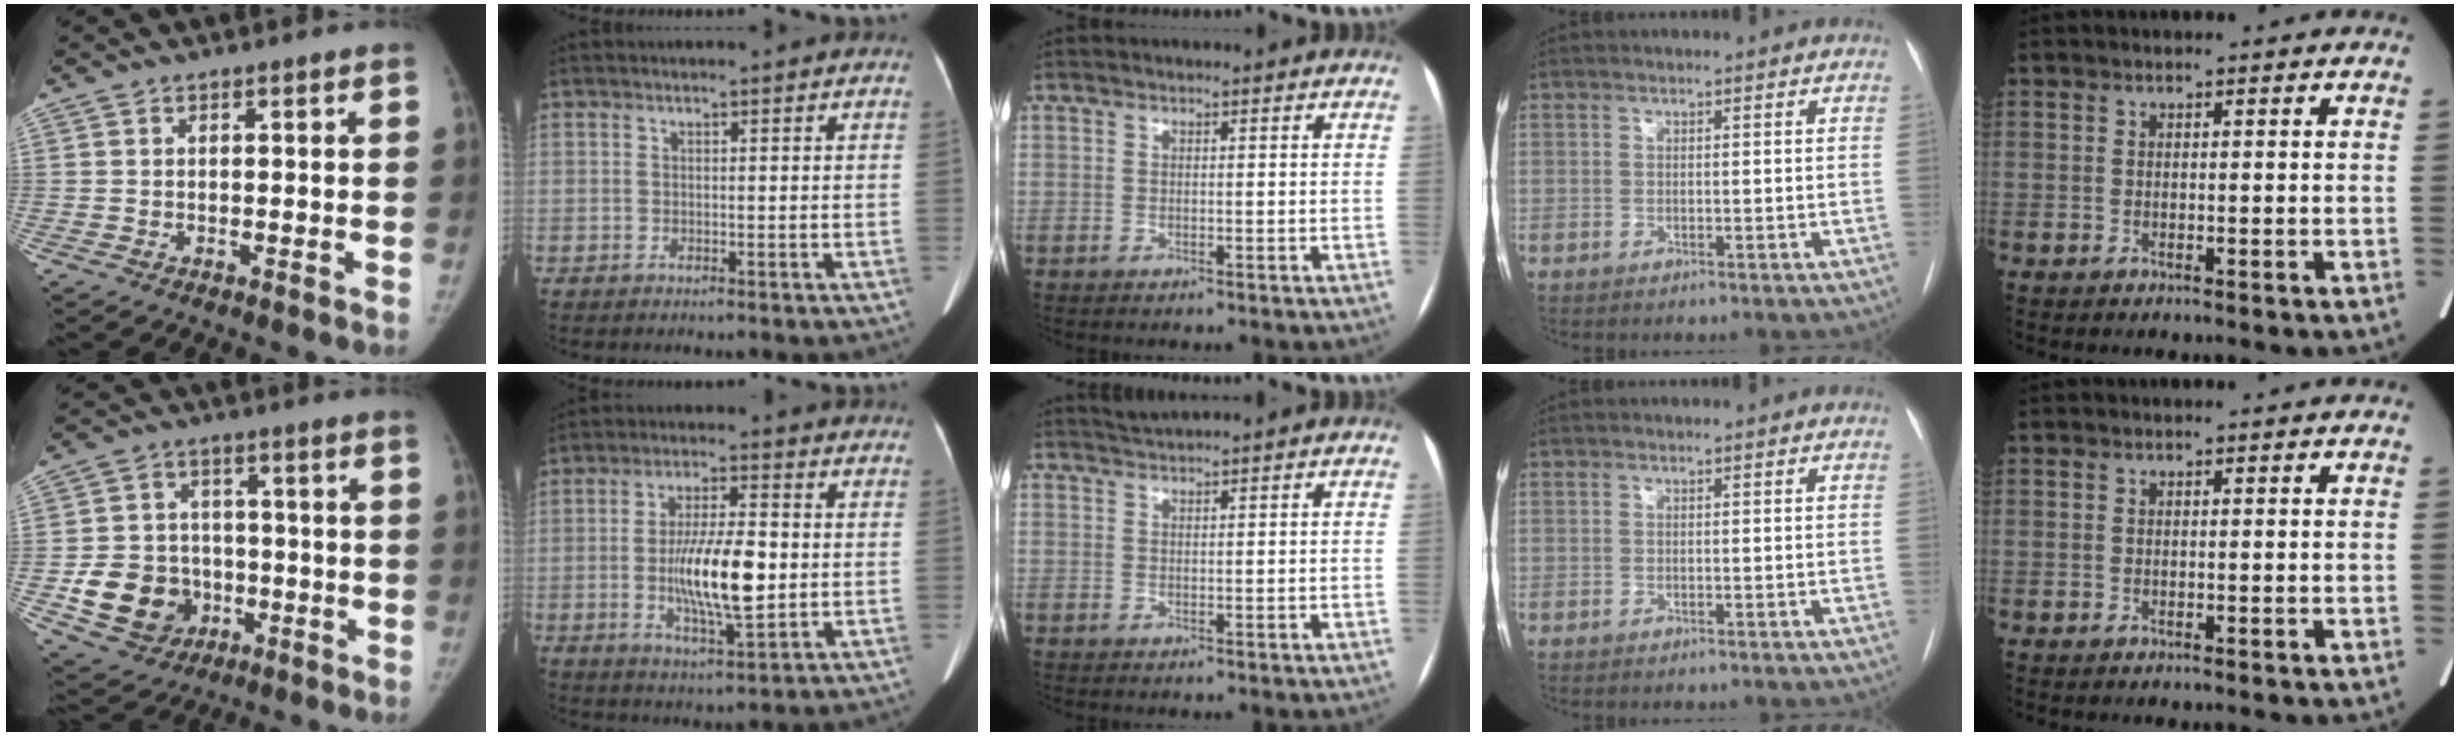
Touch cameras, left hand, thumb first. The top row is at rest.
{"thumb": {"total": 13.3, "force": [-3.5, 11.4, 5.8], "torque": [-0.074, 0.018, -0.047]}, "index": {"total": 11.0, "force": [-1.0, 2.3, 10.8], "torque": [-0.199, -0.009, -0.017]}, "middle": {"total": 1.5, "force": [1.3, -0.7, 0.0], "torque": [-0.005, 0.001, 0.034]}}